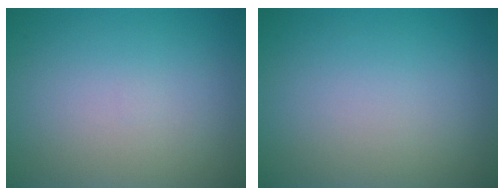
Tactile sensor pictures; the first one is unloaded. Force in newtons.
{"total": 0.0}